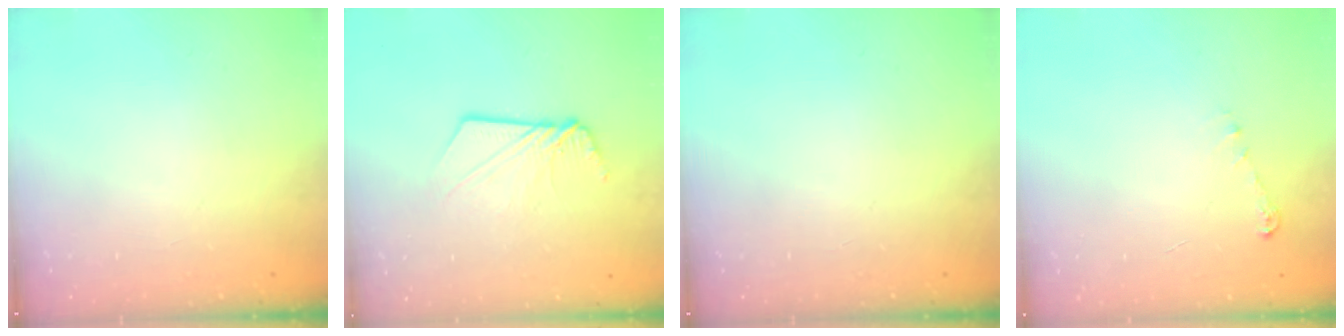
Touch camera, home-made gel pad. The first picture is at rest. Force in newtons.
{"total": 8.3, "press": 8.3, "slide": 0.3}
{"total": 0.0}
{"total": 4.0, "press": 3.9, "slide": 0.5}